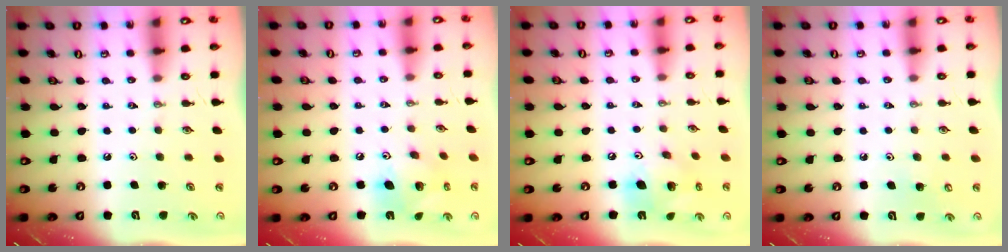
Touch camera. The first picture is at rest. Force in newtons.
{"total": 12.2, "press": 12.1, "slide": 1.3}
{"total": 14.2, "press": 13.9, "slide": 2.7}
{"total": 5.3, "press": 5.2, "slide": 0.8}